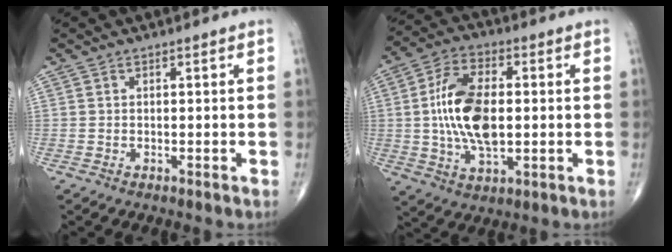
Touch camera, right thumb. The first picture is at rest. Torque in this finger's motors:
{"motor_torque": [1.70, 3.31, 1.45, -0.14, 0.16]}